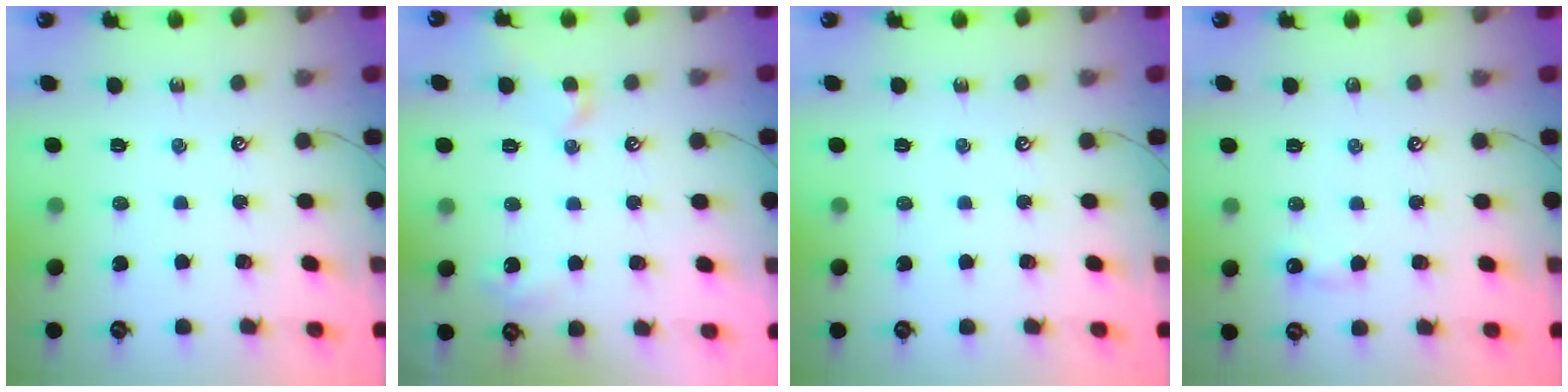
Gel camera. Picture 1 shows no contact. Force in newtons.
{"total": 2.9, "press": 2.8, "slide": 0.7}
{"total": 0.0}
{"total": 3.6, "press": 3.6, "slide": 0.5}